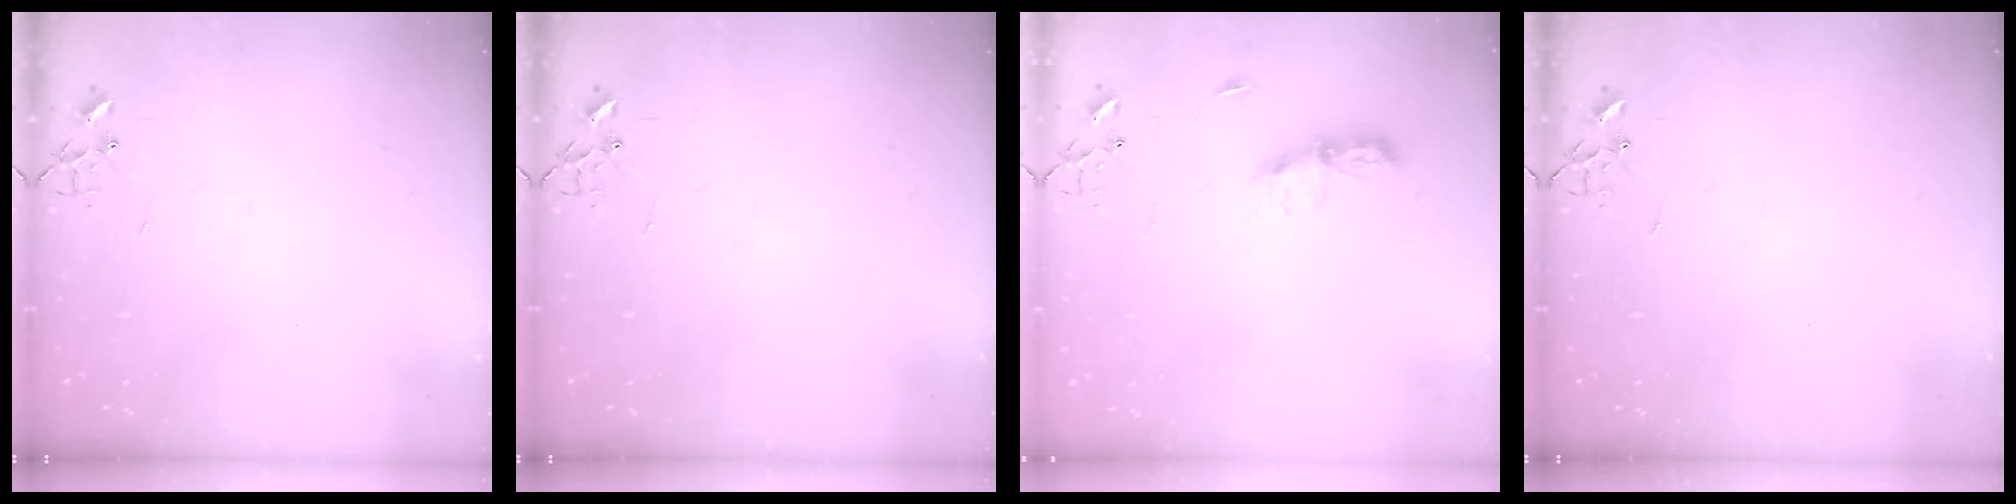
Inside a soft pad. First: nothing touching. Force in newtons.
{"total": 0.0}
{"total": 7.4, "press": 7.4, "slide": 0.4}
{"total": 0.0}